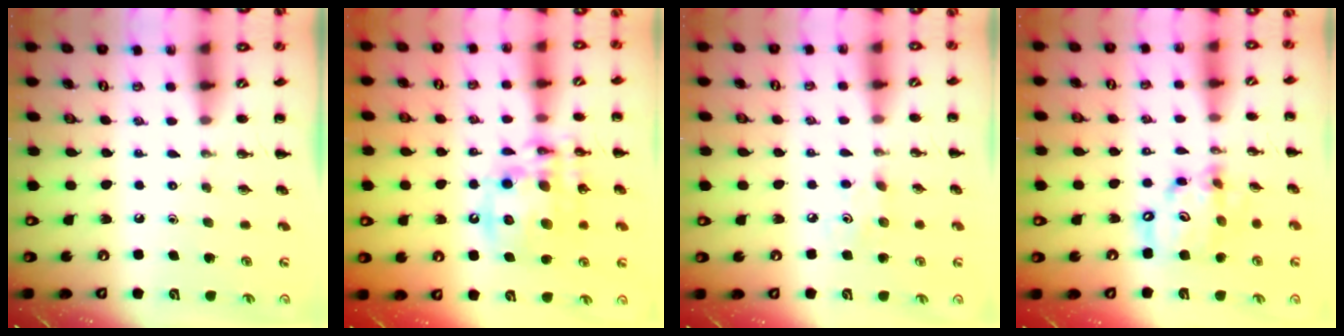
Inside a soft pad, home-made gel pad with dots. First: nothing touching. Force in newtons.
{"total": 15.0, "press": 14.7, "slide": 3.0}
{"total": 3.8, "press": 3.7, "slide": 0.9}
{"total": 12.8, "press": 12.4, "slide": 3.1}